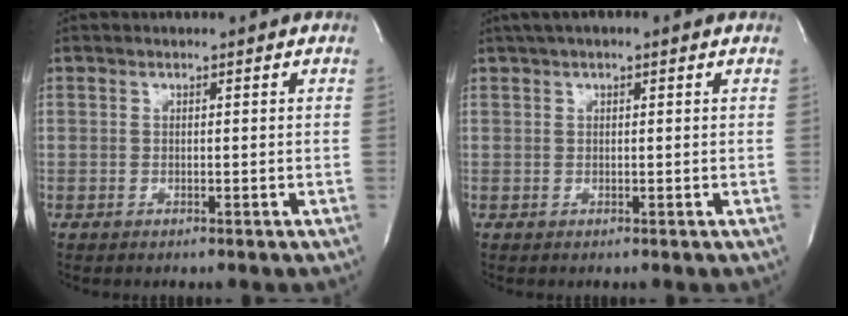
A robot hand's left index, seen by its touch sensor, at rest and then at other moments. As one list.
[{"total": 3.6, "force": [2.2, 1.0, 2.7], "torque": [-0.048, 0.022, 0.032]}]